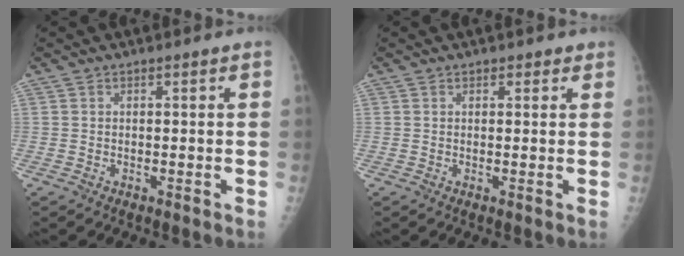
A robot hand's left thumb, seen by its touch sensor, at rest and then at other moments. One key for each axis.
{"total": 1.5, "fx": 1.0, "fy": 0.9, "fz": 0.6, "tx": 0.007, "ty": -0.005, "tz": 0.009}